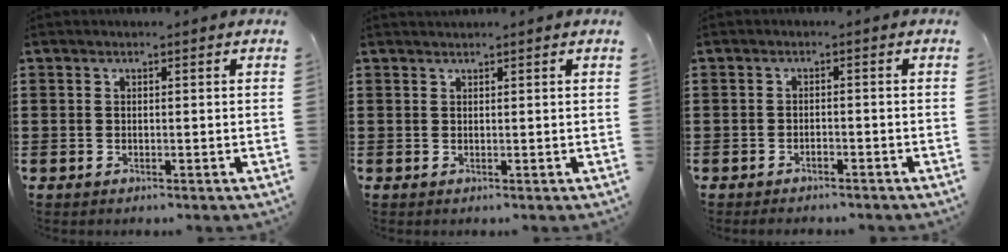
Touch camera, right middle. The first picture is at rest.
{"total": 0.7, "force": [0.7, -0.1, 0.0], "torque": [-0.002, -0.002, 0.014]}
{"total": 1.3, "force": [-1.2, 0.2, 0.4], "torque": [-0.012, -0.001, -0.024]}